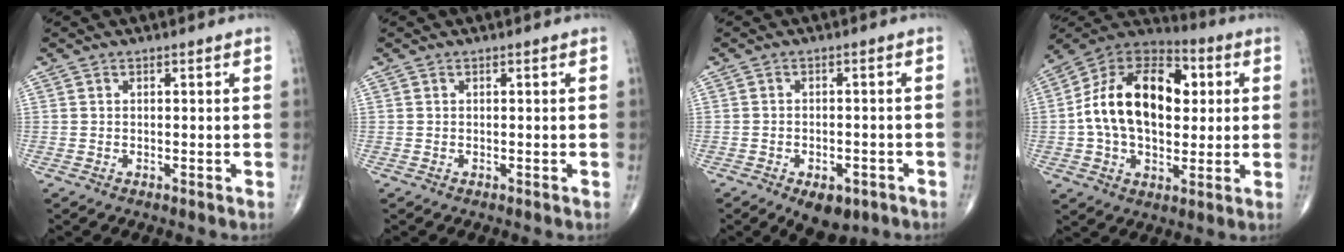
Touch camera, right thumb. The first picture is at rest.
{"total": 0.0}
{"total": 6.7, "force": [-3.9, 3.7, 4.1], "torque": [-0.042, 0.014, -0.049]}
{"total": 21.5, "force": [2.0, 13.9, 16.3], "torque": [-0.252, 0.021, 0.029]}